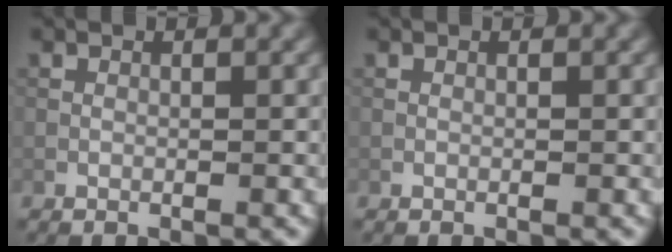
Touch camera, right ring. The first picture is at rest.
{"total": 0.0}